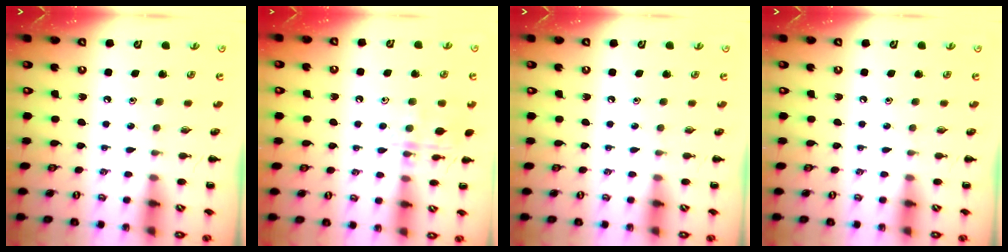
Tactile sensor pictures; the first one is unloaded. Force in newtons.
{"total": 11.2, "press": 11.2, "slide": 0.6}
{"total": 0.0}
{"total": 0.0}